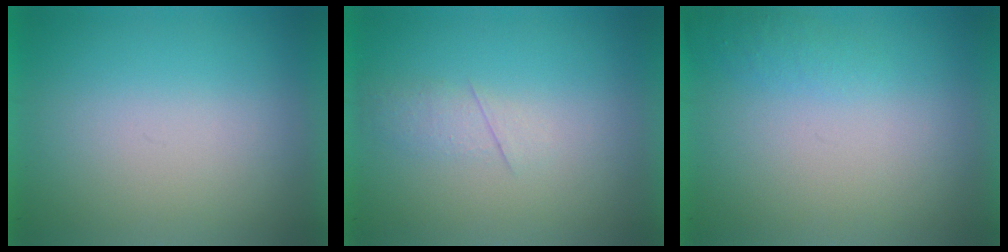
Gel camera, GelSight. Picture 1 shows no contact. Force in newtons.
{"total": 2.1}
{"total": 1.1}